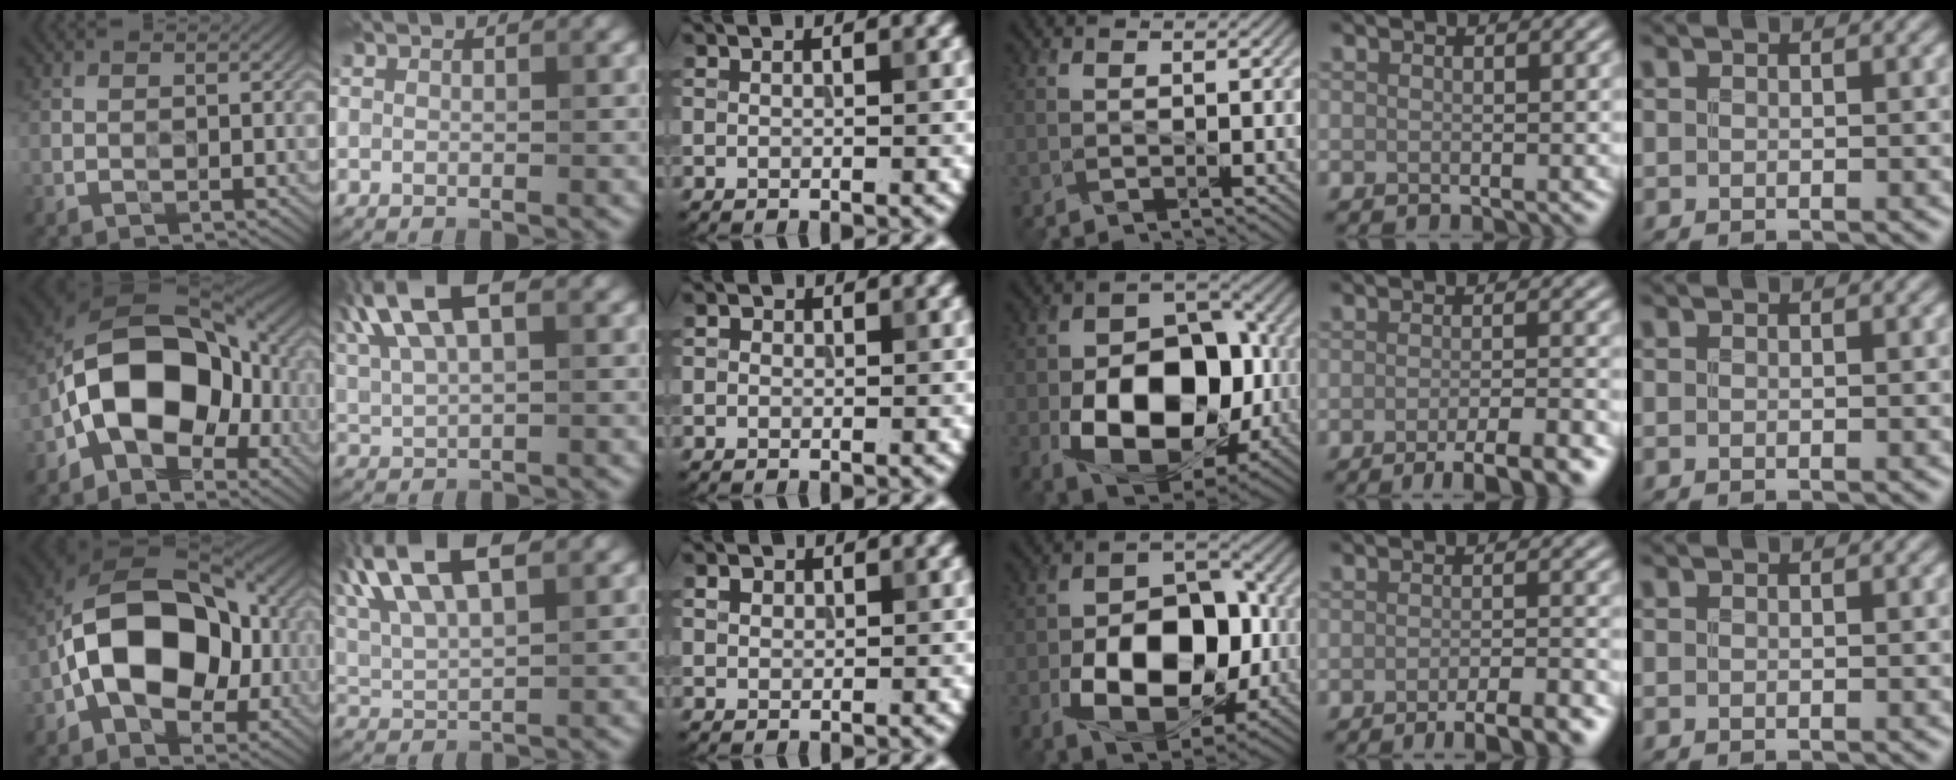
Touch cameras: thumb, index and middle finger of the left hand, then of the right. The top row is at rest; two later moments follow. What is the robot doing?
{"motion": "wipe", "object": "bowl"}